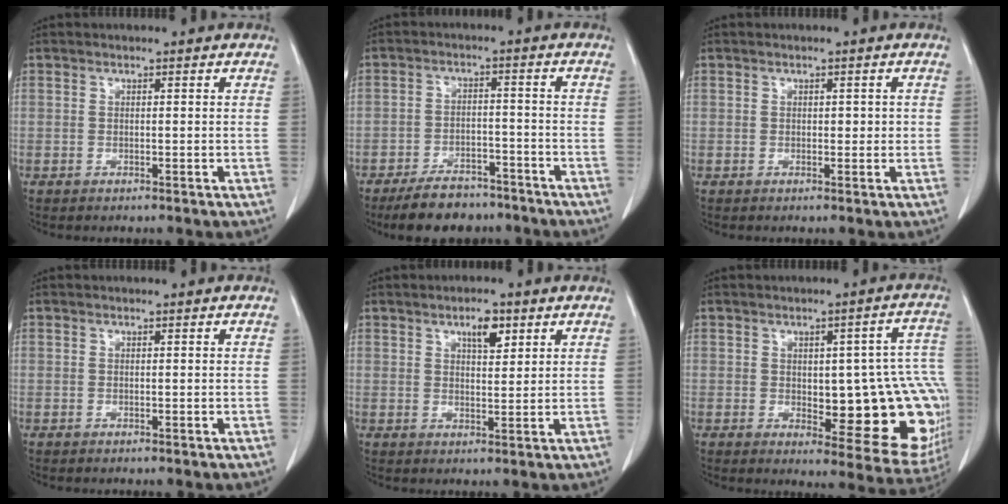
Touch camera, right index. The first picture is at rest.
{"total": 8.6, "force": [-7.1, 3.8, 3.0], "torque": [-0.047, -0.002, -0.115]}
{"total": 1.4, "force": [0.1, 0.9, 1.1], "torque": [-0.012, 0.004, 0.001]}
{"total": 0.0}
{"total": 4.0, "force": [2.2, 1.4, 3.0], "torque": [-0.049, -0.001, 0.036]}
{"total": 19.2, "force": [-1.8, 6.4, 18.0], "torque": [-0.140, 0.023, 0.001]}